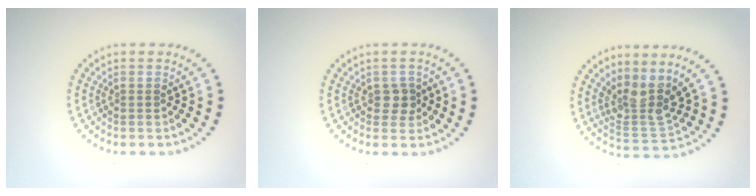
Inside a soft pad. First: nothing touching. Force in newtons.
{"total": 1.6, "press": 1.5, "slide": 0.5}
{"total": 3.6, "press": 2.8, "slide": 2.2}